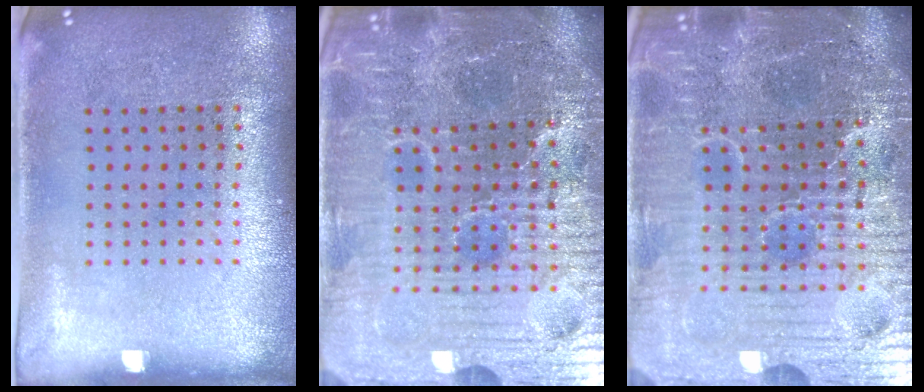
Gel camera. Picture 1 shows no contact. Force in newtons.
{"total": 7.0, "press": 6.3, "slide": 3.1}
{"total": 7.3, "press": 6.5, "slide": 3.3}